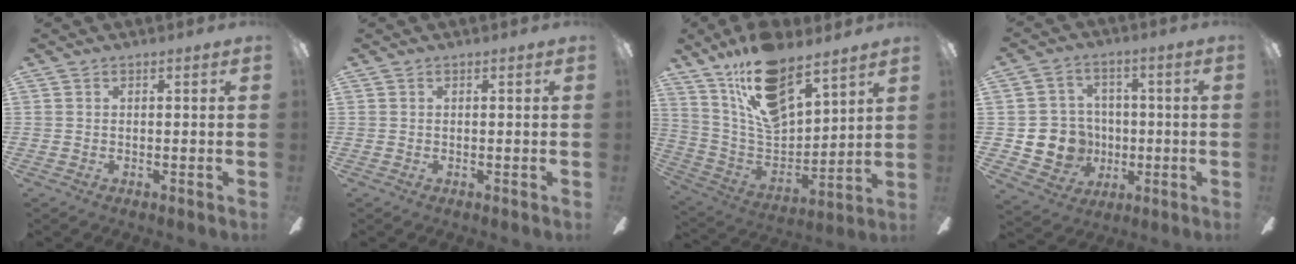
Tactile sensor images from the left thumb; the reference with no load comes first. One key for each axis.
{"total": 0.0}
{"total": 18.1, "fx": 12.6, "fy": 7.6, "fz": 10.6, "tx": -0.198, "ty": -0.064, "tz": 0.226}
{"total": 9.9, "fx": -1.6, "fy": 9.5, "fz": 2.4, "tx": -0.062, "ty": 0.023, "tz": -0.019}